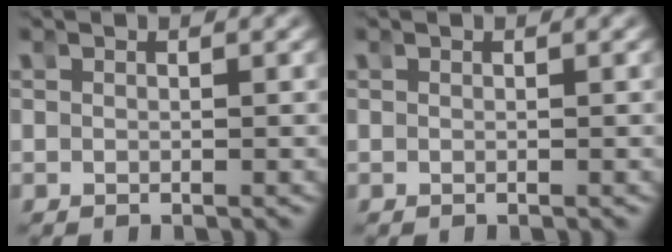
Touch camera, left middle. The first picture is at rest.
{"total": 0.0}